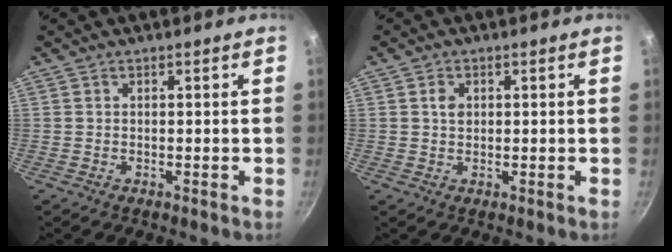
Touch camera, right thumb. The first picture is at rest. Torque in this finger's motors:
{"motor_torque": [0.38, 0.92, 0.40, -0.09, -0.02]}